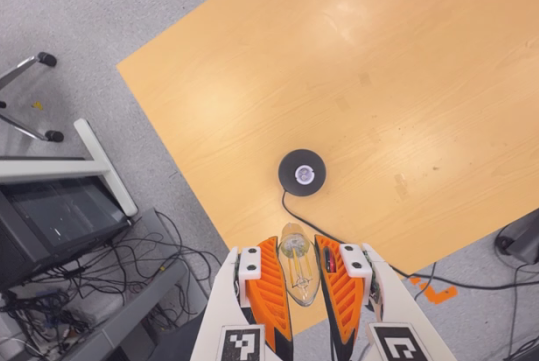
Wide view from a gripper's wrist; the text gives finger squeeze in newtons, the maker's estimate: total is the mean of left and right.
{"total": 21.8, "left": 24.2, "right": 19.5}